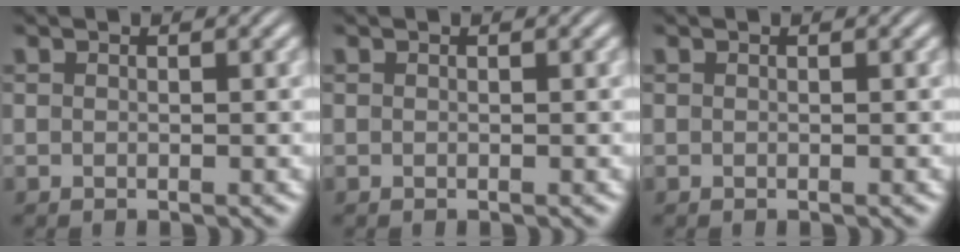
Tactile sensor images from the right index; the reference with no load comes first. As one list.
[{"total": 0.0}, {"total": 0.0}]